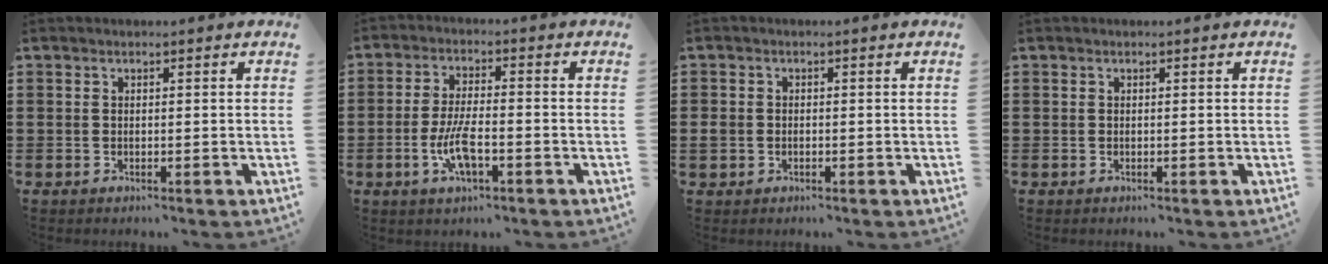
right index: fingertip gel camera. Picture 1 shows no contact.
{"total": 6.7, "force": [-2.2, 2.2, 5.9], "torque": [-0.132, -0.008, -0.045]}
{"total": 1.4, "force": [-0.5, 1.2, 0.5], "torque": [-0.013, 0.004, -0.011]}
{"total": 0.0}